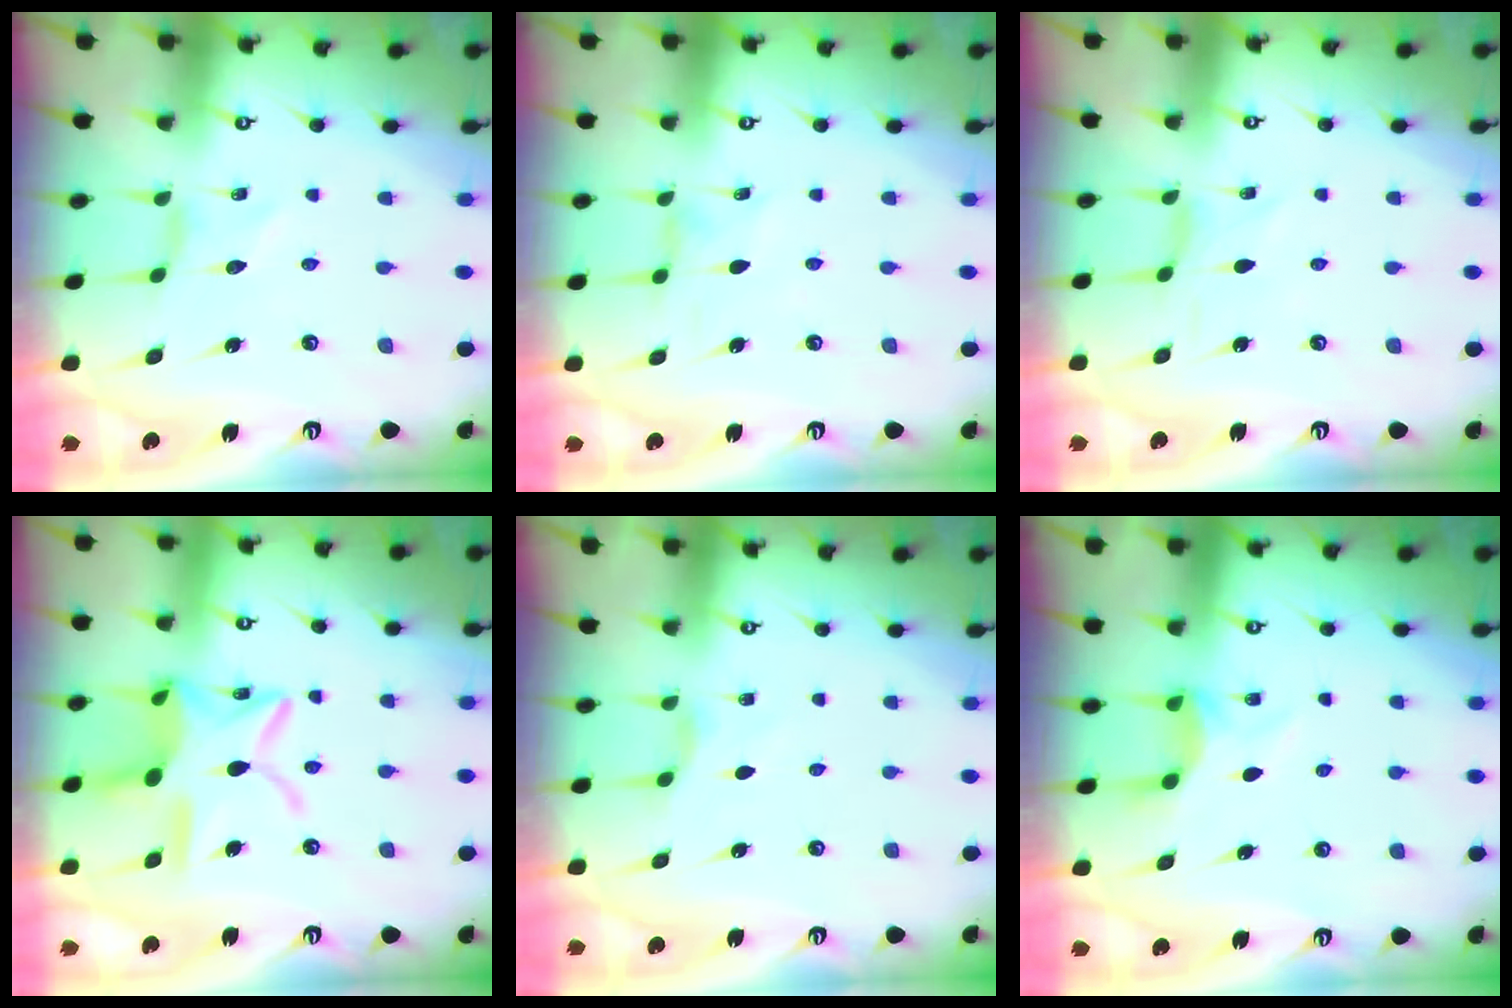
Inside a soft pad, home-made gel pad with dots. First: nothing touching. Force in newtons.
{"total": 0.6, "press": 0.5, "slide": 0.3}
{"total": 0.0}
{"total": 15.7, "press": 15.6, "slide": 1.3}
{"total": 2.0, "press": 2.0, "slide": 0.3}
{"total": 5.3, "press": 5.2, "slide": 1.0}